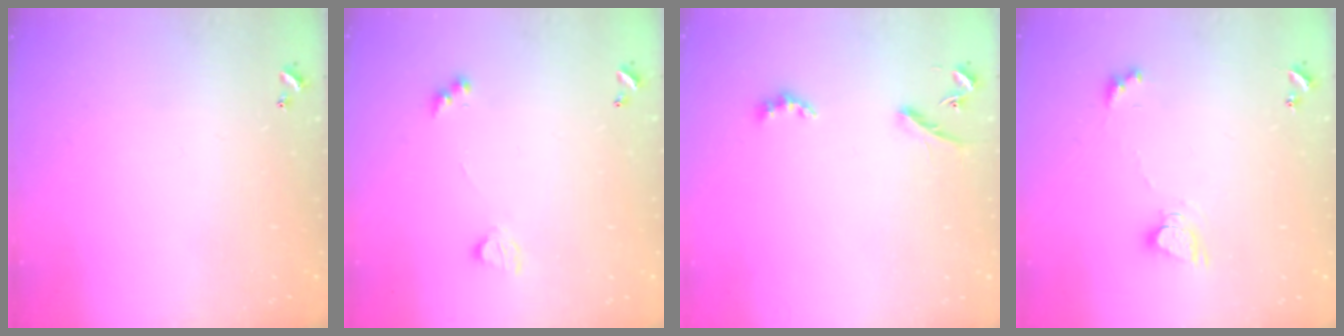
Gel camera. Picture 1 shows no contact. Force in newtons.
{"total": 3.6, "press": 3.6, "slide": 0.6}
{"total": 3.5, "press": 3.5, "slide": 0.7}
{"total": 5.9, "press": 5.9, "slide": 0.5}